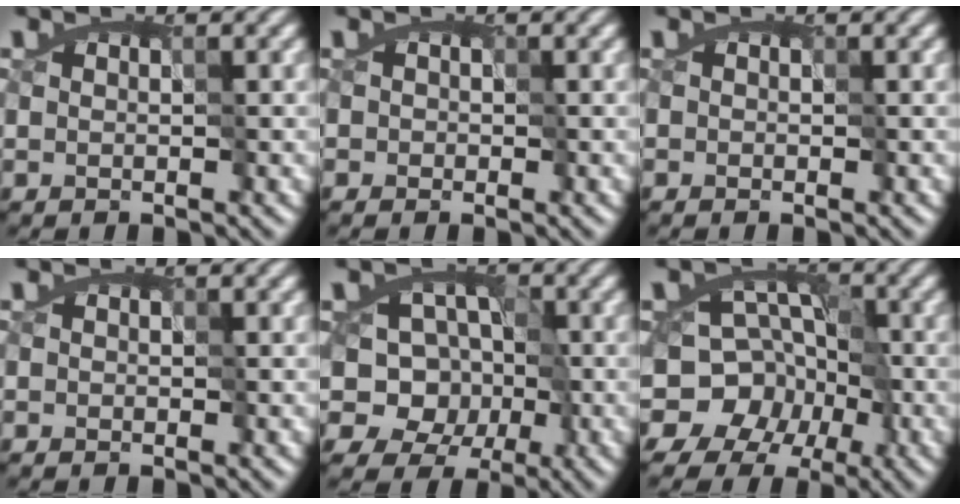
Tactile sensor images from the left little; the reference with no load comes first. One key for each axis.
{"total": 0.8, "fx": -0.3, "fy": 0.7, "fz": 0.3, "tx": -0.004, "ty": 0.006, "tz": -0.008}
{"total": 0.0}
{"total": 0.0}
{"total": 7.9, "fx": -2.3, "fy": 6.8, "fz": 3.4, "tx": -0.024, "ty": 0.027, "tz": -0.067}
{"total": 11.7, "fx": -6.3, "fy": 8.9, "fz": 4.0, "tx": -0.046, "ty": 0.003, "tz": -0.127}